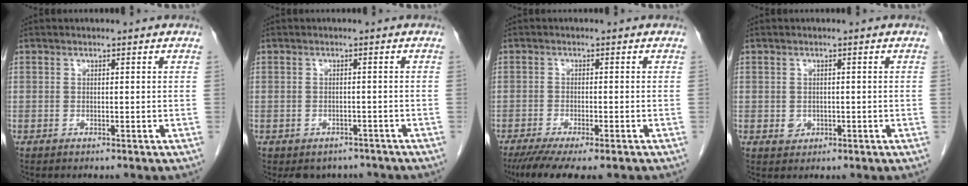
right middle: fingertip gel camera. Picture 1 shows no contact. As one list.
[{"total": 4.6, "force": [-3.9, 2.5, 0.4], "torque": [0.006, 0.011, -0.047]}, {"total": 9.8, "force": [-7.5, 1.8, 6.0], "torque": [-0.087, -0.018, -0.116]}, {"total": 1.5, "force": [-0.3, 1.4, 0.6], "torque": [-0.011, 0.003, 0.001]}]